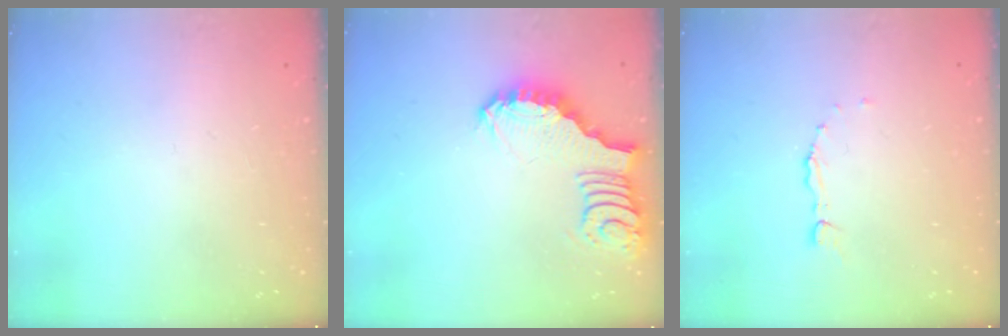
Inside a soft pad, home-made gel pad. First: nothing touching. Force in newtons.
{"total": 3.2, "press": 3.2, "slide": 0.4}
{"total": 1.7, "press": 1.7, "slide": 0.4}